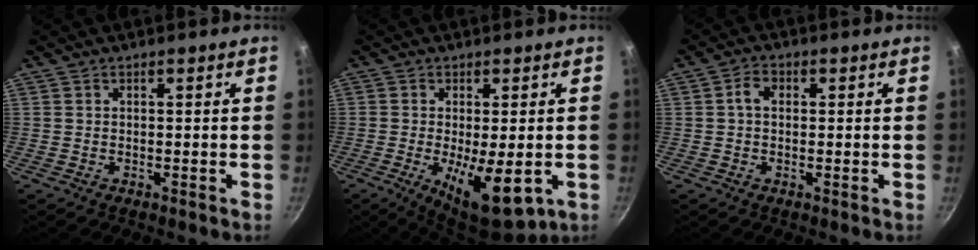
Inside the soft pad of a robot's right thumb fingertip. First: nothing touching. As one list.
[{"total": 11.9, "force": [-3.1, 4.3, 10.6], "torque": [-0.154, -0.011, -0.032]}, {"total": 2.9, "force": [0.3, 2.1, 2.0], "torque": [-0.032, 0.007, 0.000]}]